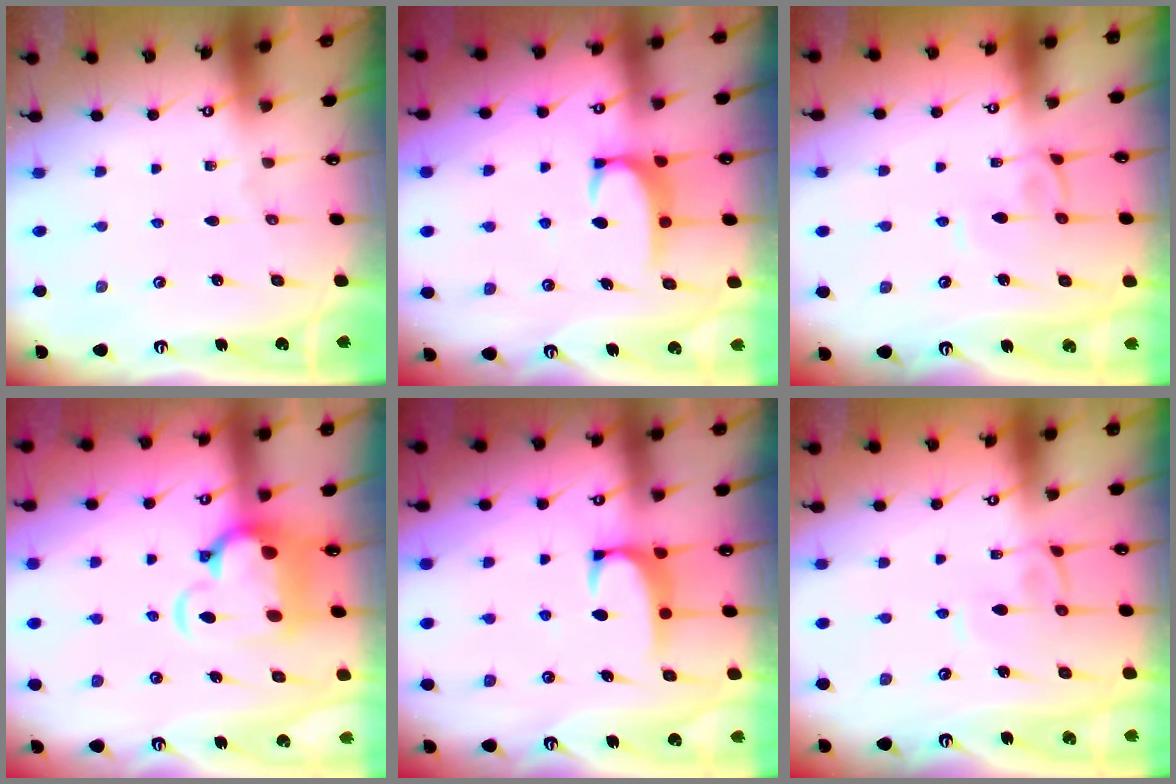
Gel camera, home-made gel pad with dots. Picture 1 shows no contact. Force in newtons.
{"total": 3.0, "press": 3.0, "slide": 0.5}
{"total": 2.1, "press": 2.0, "slide": 0.4}
{"total": 6.3, "press": 6.0, "slide": 1.9}
{"total": 1.9, "press": 1.8, "slide": 0.3}
{"total": 2.1, "press": 2.0, "slide": 0.4}